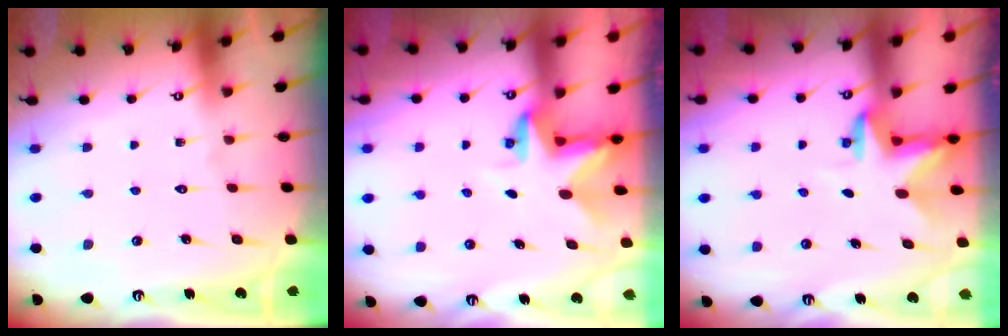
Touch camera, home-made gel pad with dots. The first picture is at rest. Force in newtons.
{"total": 3.1, "press": 3.1, "slide": 0.2}
{"total": 3.4, "press": 3.4, "slide": 0.1}